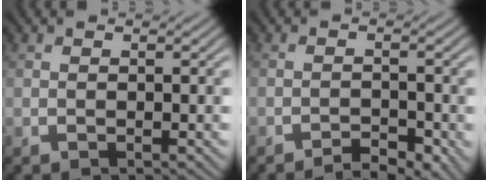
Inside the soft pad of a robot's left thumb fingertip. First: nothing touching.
{"total": 3.3, "force": [-2.5, 0.9, 2.0], "torque": [-0.031, 0.003, -0.038]}